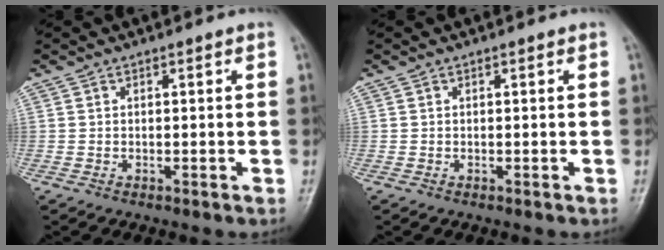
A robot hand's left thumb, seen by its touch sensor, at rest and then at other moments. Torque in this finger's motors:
{"motor_torque": [0.01, 0.00, 0.00, -0.02, 0.00]}